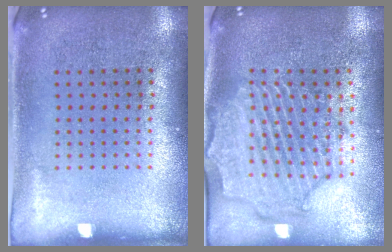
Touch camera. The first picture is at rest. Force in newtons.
{"total": 2.2, "press": 2.1, "slide": 0.8}